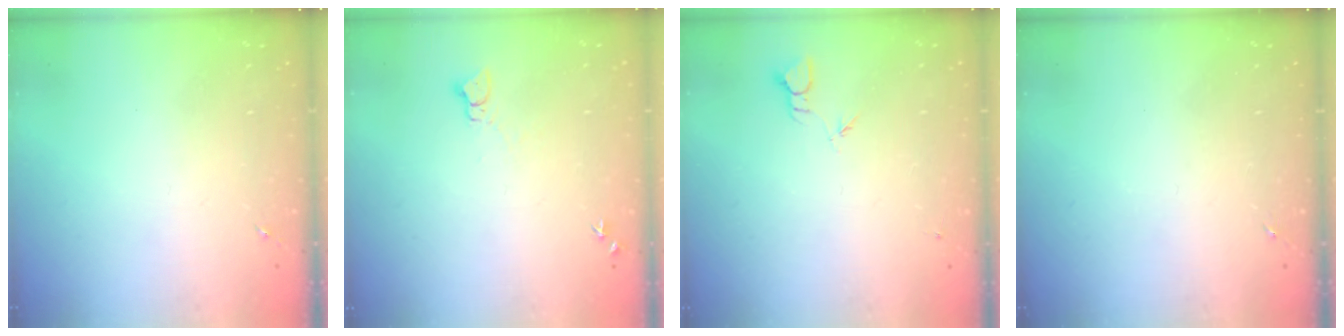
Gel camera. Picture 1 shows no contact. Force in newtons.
{"total": 3.8, "press": 3.8, "slide": 0.4}
{"total": 2.3, "press": 2.3, "slide": 0.1}
{"total": 0.0}